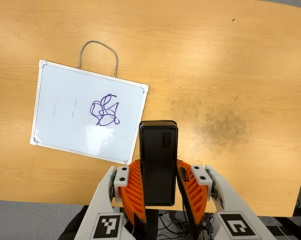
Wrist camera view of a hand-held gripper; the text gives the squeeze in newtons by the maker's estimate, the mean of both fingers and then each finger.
{"total": 4.1, "left": 2.7, "right": 5.4}